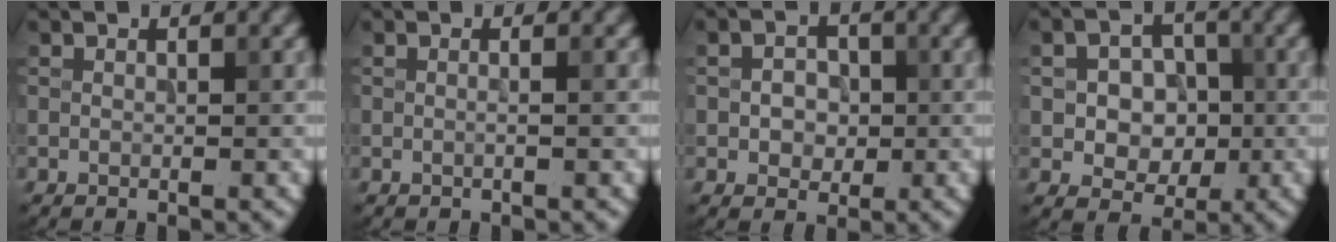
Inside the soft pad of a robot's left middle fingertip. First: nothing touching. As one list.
[{"total": 0.9, "force": [0.0, 0.3, 0.8], "torque": [-0.013, -0.005, -0.007]}, {"total": 2.6, "force": [-0.1, 2.1, 1.4], "torque": [-0.023, 0.000, -0.007]}, {"total": 4.9, "force": [-0.4, 3.9, 3.0], "torque": [-0.036, -0.001, -0.014]}]